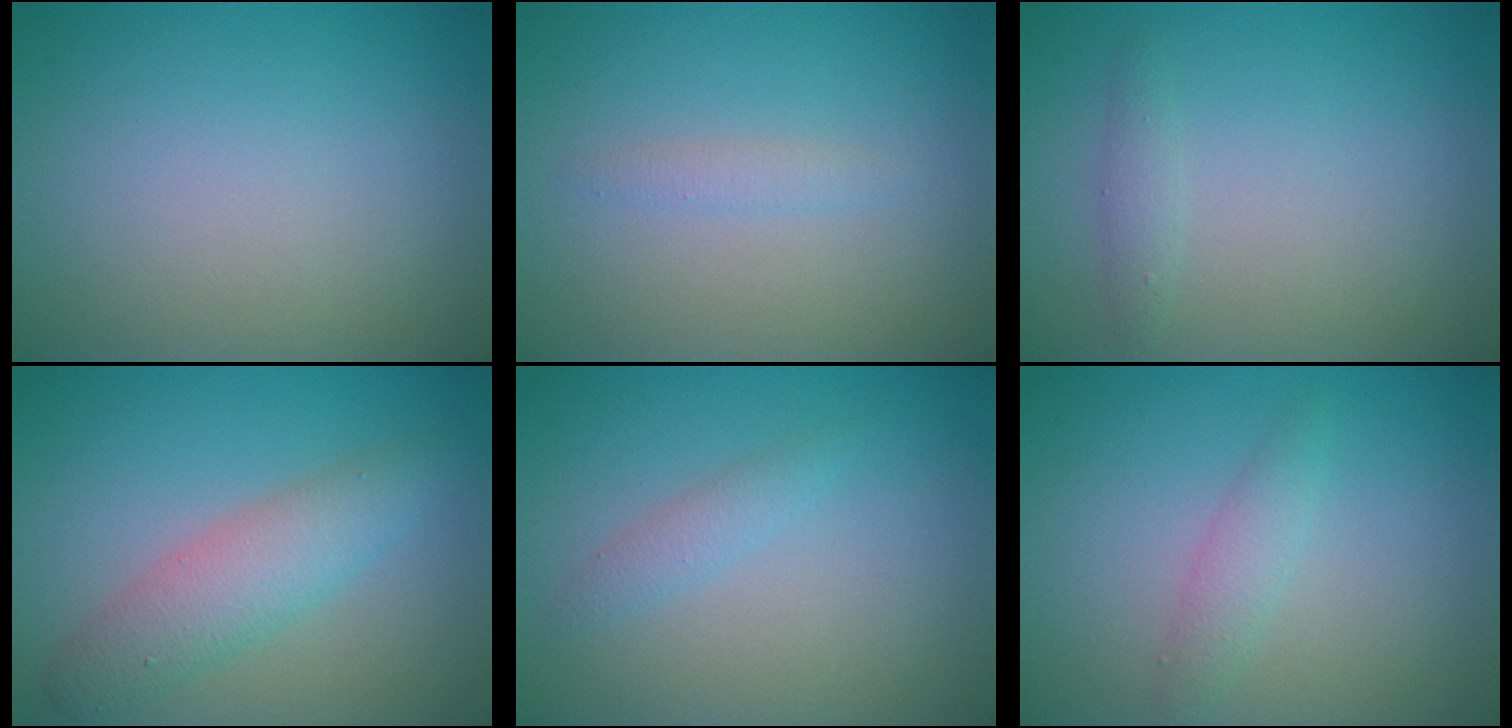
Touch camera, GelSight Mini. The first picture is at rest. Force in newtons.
{"total": 0.9, "press": 0.9, "slide": 0.2}
{"total": 1.1, "press": 1.1, "slide": 0.0}
{"total": 4.1, "press": 4.1, "slide": 0.0}
{"total": 1.3, "press": 1.3, "slide": 0.0}
{"total": 1.6, "press": 1.6, "slide": 0.0}